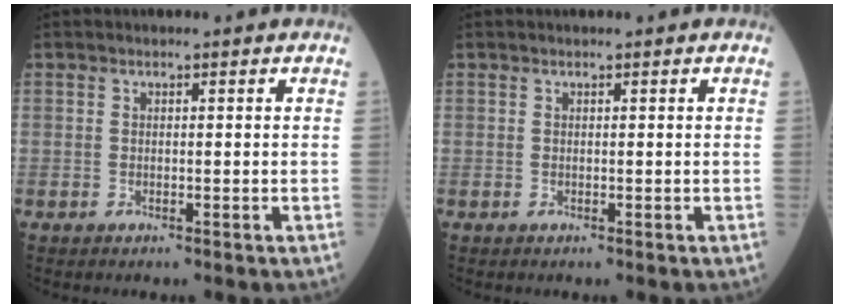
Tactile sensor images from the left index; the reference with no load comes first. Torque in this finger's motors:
{"motor_torque": [0.07, 0.27, -0.11, 0.01]}